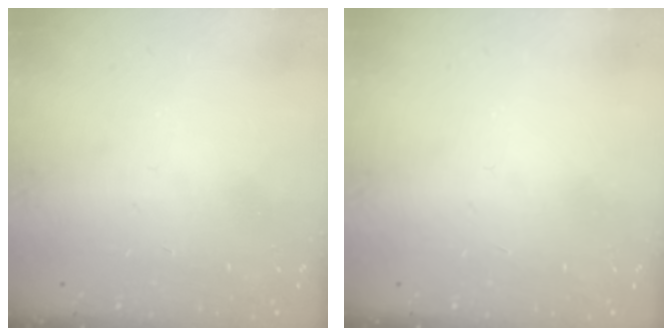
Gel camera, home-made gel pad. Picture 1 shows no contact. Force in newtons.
{"total": 0.0}